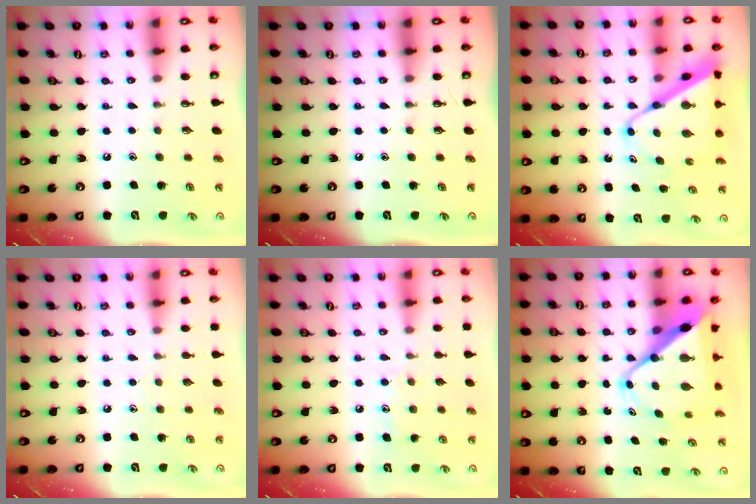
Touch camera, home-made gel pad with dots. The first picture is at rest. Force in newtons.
{"total": 0.0}
{"total": 11.6, "press": 11.5, "slide": 1.0}
{"total": 3.2, "press": 3.2, "slide": 0.3}
{"total": 7.5, "press": 7.5, "slide": 0.1}
{"total": 13.7, "press": 13.6, "slide": 1.1}